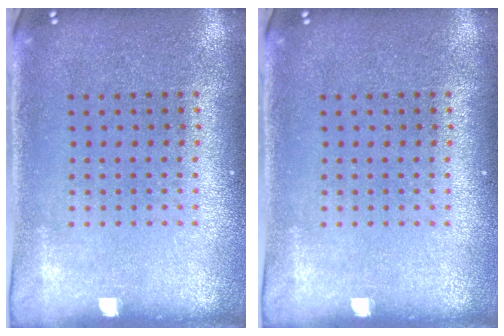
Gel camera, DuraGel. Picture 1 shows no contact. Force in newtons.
{"total": 0.0}